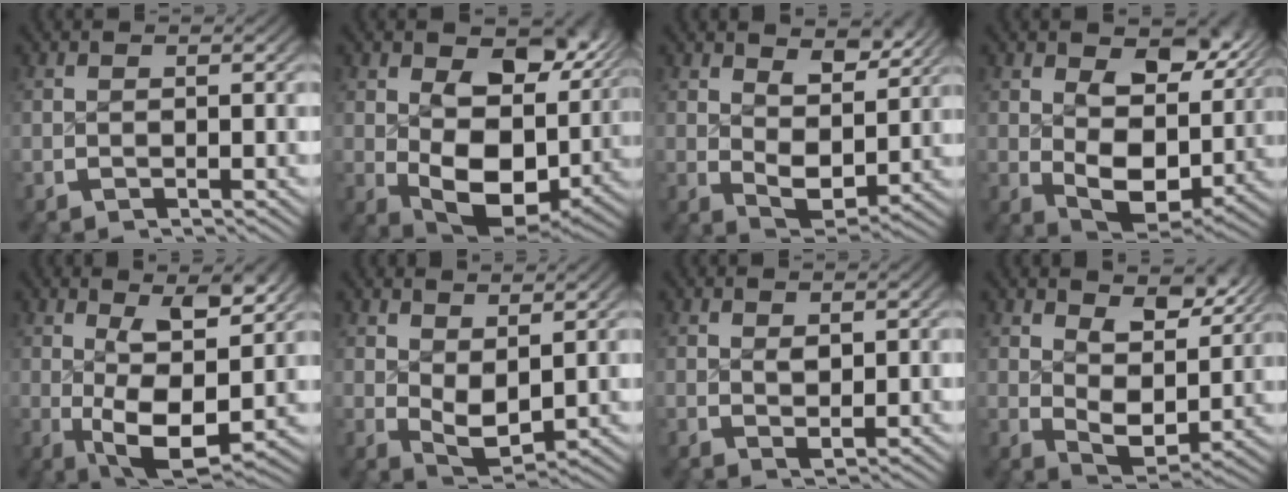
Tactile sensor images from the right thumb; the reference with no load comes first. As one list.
[{"total": 11.2, "force": [0.1, 7.2, 8.6], "torque": [-0.153, -0.055, 0.026]}, {"total": 5.2, "force": [1.9, 3.1, 3.7], "torque": [-0.067, -0.027, 0.042]}, {"total": 8.4, "force": [0.9, 5.2, 6.5], "torque": [-0.120, -0.043, 0.031]}, {"total": 8.8, "force": [-0.5, 4.5, 7.6], "torque": [-0.141, -0.040, 0.013]}, {"total": 4.2, "force": [0.9, 2.6, 3.2], "torque": [-0.062, -0.025, 0.028]}, {"total": 1.3, "force": [0.8, 0.6, 0.8], "torque": [-0.012, -0.009, 0.022]}, {"total": 6.2, "force": [2.3, 3.5, 4.6], "torque": [-0.082, -0.026, 0.047]}]